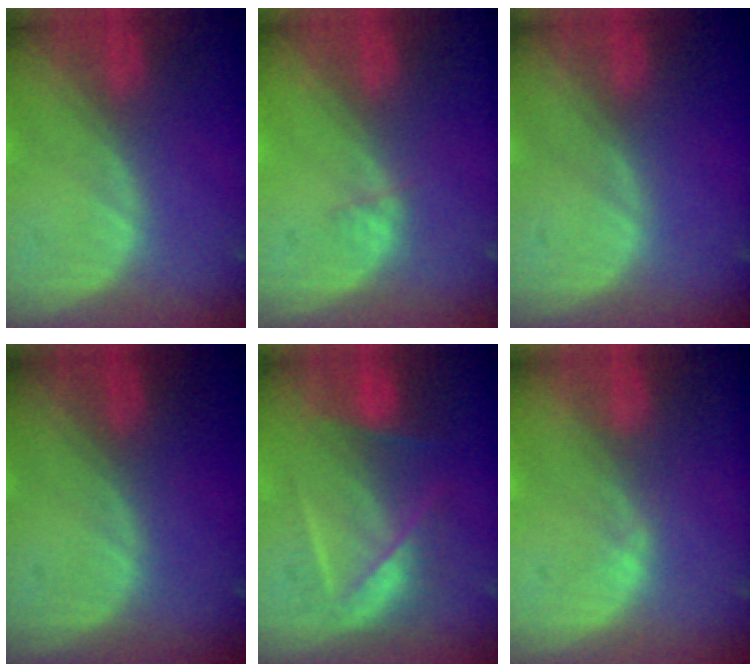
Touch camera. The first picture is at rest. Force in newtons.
{"total": 0.8, "press": 0.7, "slide": 0.4}
{"total": 0.0}
{"total": 0.0}
{"total": 7.3, "press": 6.4, "slide": 3.5}
{"total": 0.7, "press": 0.7, "slide": 0.3}